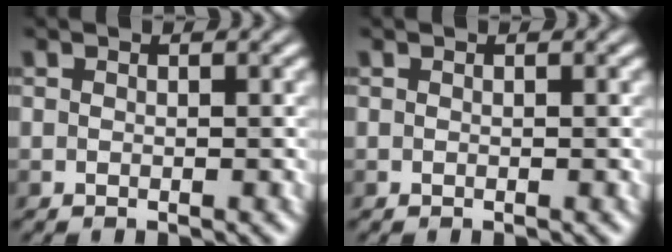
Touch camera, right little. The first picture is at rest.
{"total": 0.0}